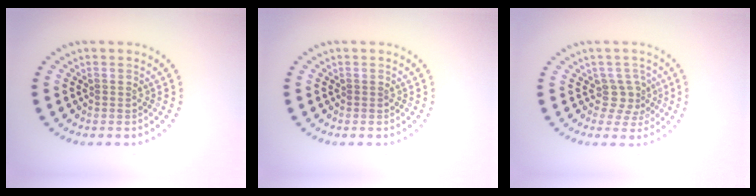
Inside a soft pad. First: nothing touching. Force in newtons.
{"total": 0.0}
{"total": 2.3, "press": 1.7, "slide": 1.6}